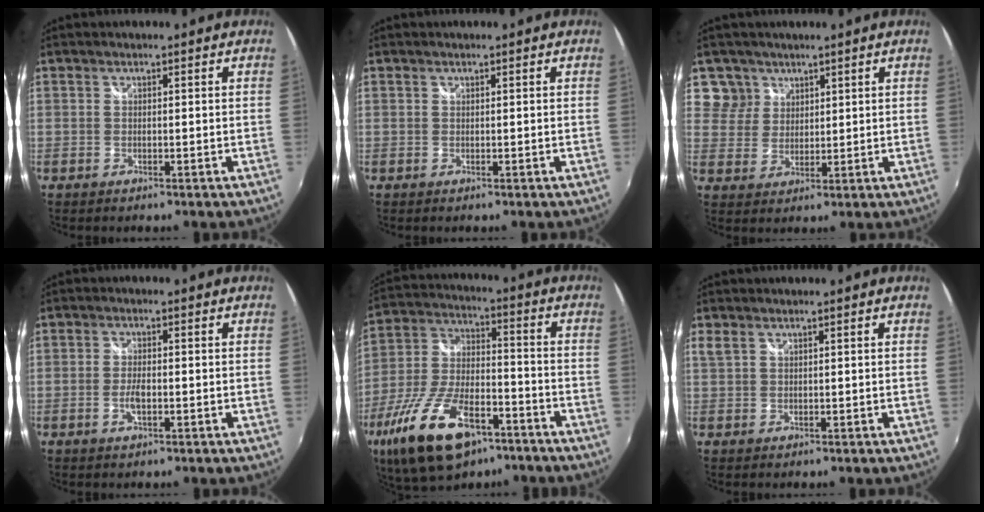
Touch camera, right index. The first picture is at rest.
{"total": 0.0}
{"total": 5.5, "force": [3.2, 4.5, -0.1], "torque": [0.005, 0.014, 0.057]}
{"total": 2.9, "force": [-0.8, 1.1, 2.6], "torque": [-0.053, -0.003, -0.016]}
{"total": 20.8, "force": [-12.2, 9.0, 14.2], "torque": [-0.290, -0.033, -0.209]}
{"total": 1.3, "force": [0.8, 0.6, 0.9], "torque": [-0.021, 0.002, 0.017]}